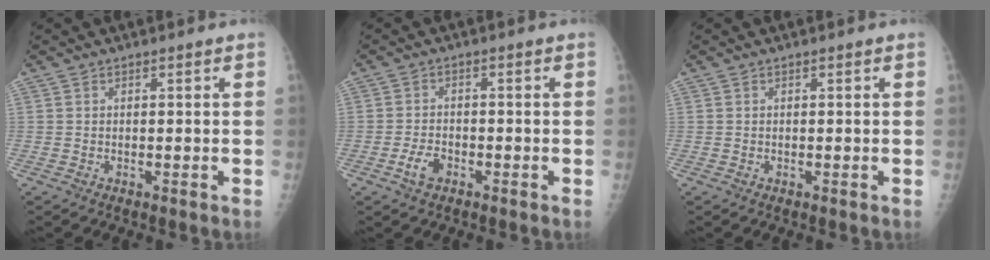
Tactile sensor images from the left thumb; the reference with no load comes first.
{"total": 3.4, "force": [-1.8, 2.1, 2.0], "torque": [-0.037, 0.010, -0.031]}
{"total": 0.0}